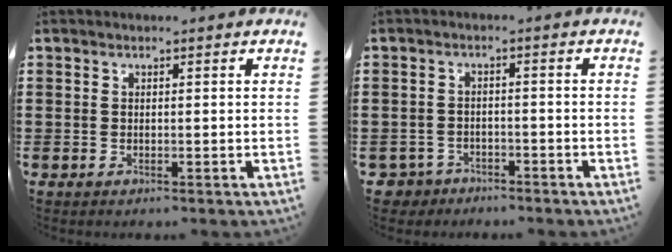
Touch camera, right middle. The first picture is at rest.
{"total": 3.0, "force": [-2.7, 1.2, -0.2], "torque": [-0.012, -0.001, -0.063]}